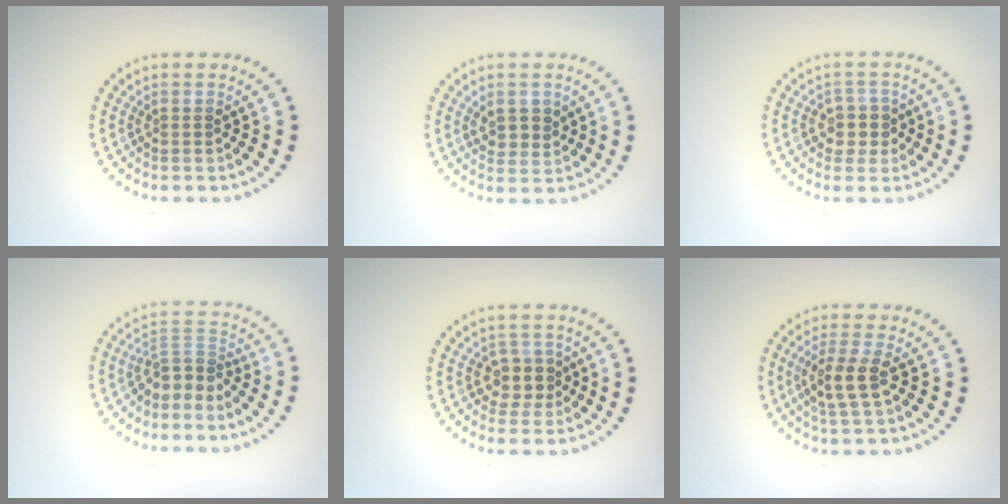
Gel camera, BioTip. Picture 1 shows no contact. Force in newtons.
{"total": 2.4, "press": 2.2, "slide": 0.8}
{"total": 2.4, "press": 2.2, "slide": 1.0}
{"total": 2.9, "press": 2.1, "slide": 2.0}
{"total": 2.5, "press": 2.2, "slide": 1.1}
{"total": 3.2, "press": 2.9, "slide": 1.4}